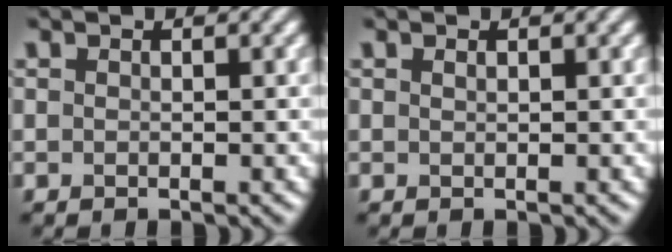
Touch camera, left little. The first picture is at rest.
{"total": 0.0}